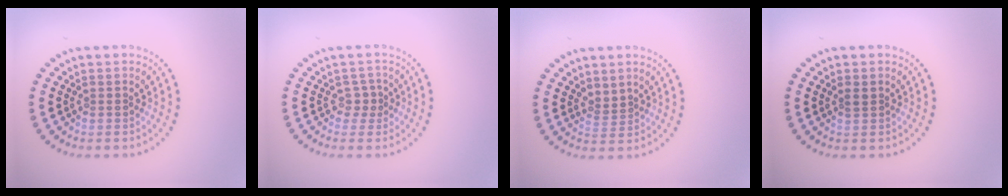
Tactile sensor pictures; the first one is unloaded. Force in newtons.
{"total": 1.1, "press": 0.8, "slide": 0.7}
{"total": 1.0, "press": 0.7, "slide": 0.7}
{"total": 0.8, "press": 0.7, "slide": 0.4}